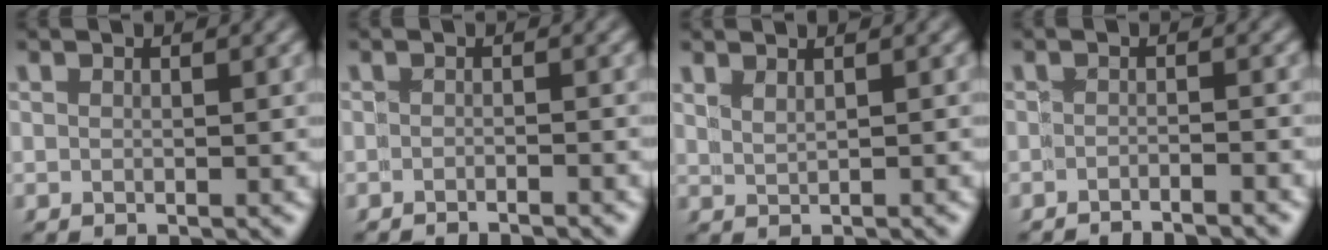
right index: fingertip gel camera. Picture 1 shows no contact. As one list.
[{"total": 1.6, "force": [-1.5, 0.3, 0.2], "torque": [-0.004, 0.004, -0.032]}, {"total": 1.4, "force": [1.3, -0.3, 0.2], "torque": [-0.009, 0.003, 0.029]}, {"total": 2.8, "force": [-2.7, 0.6, 0.3], "torque": [0.000, 0.003, -0.054]}]